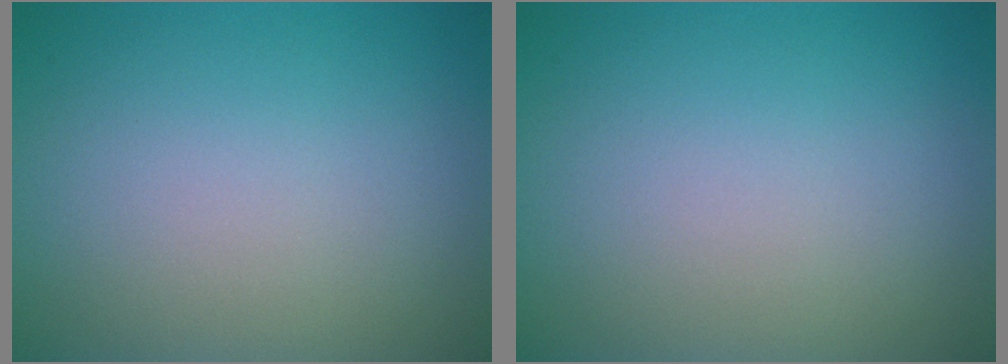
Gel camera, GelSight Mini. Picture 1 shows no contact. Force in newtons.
{"total": 0.0}